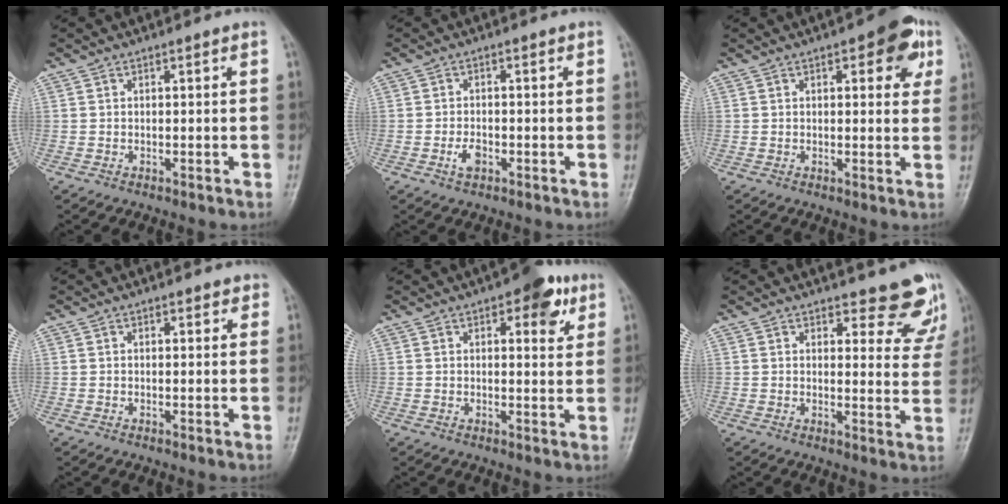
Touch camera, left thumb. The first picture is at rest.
{"total": 2.6, "force": [-1.1, 1.5, 1.8], "torque": [-0.033, 0.005, -0.022]}
{"total": 7.4, "force": [3.1, 3.2, 5.9], "torque": [-0.039, -0.004, 0.027]}
{"total": 1.2, "force": [0.8, 0.8, 0.5], "torque": [0.008, -0.003, 0.004]}
{"total": 7.2, "force": [3.6, 3.2, 5.4], "torque": [-0.041, -0.010, 0.038]}
{"total": 8.0, "force": [6.7, 3.2, 3.1], "torque": [0.005, -0.048, 0.066]}